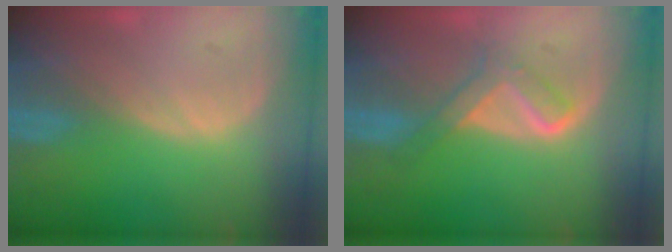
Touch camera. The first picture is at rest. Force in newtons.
{"total": 4.6, "press": 4.5, "slide": 0.6}